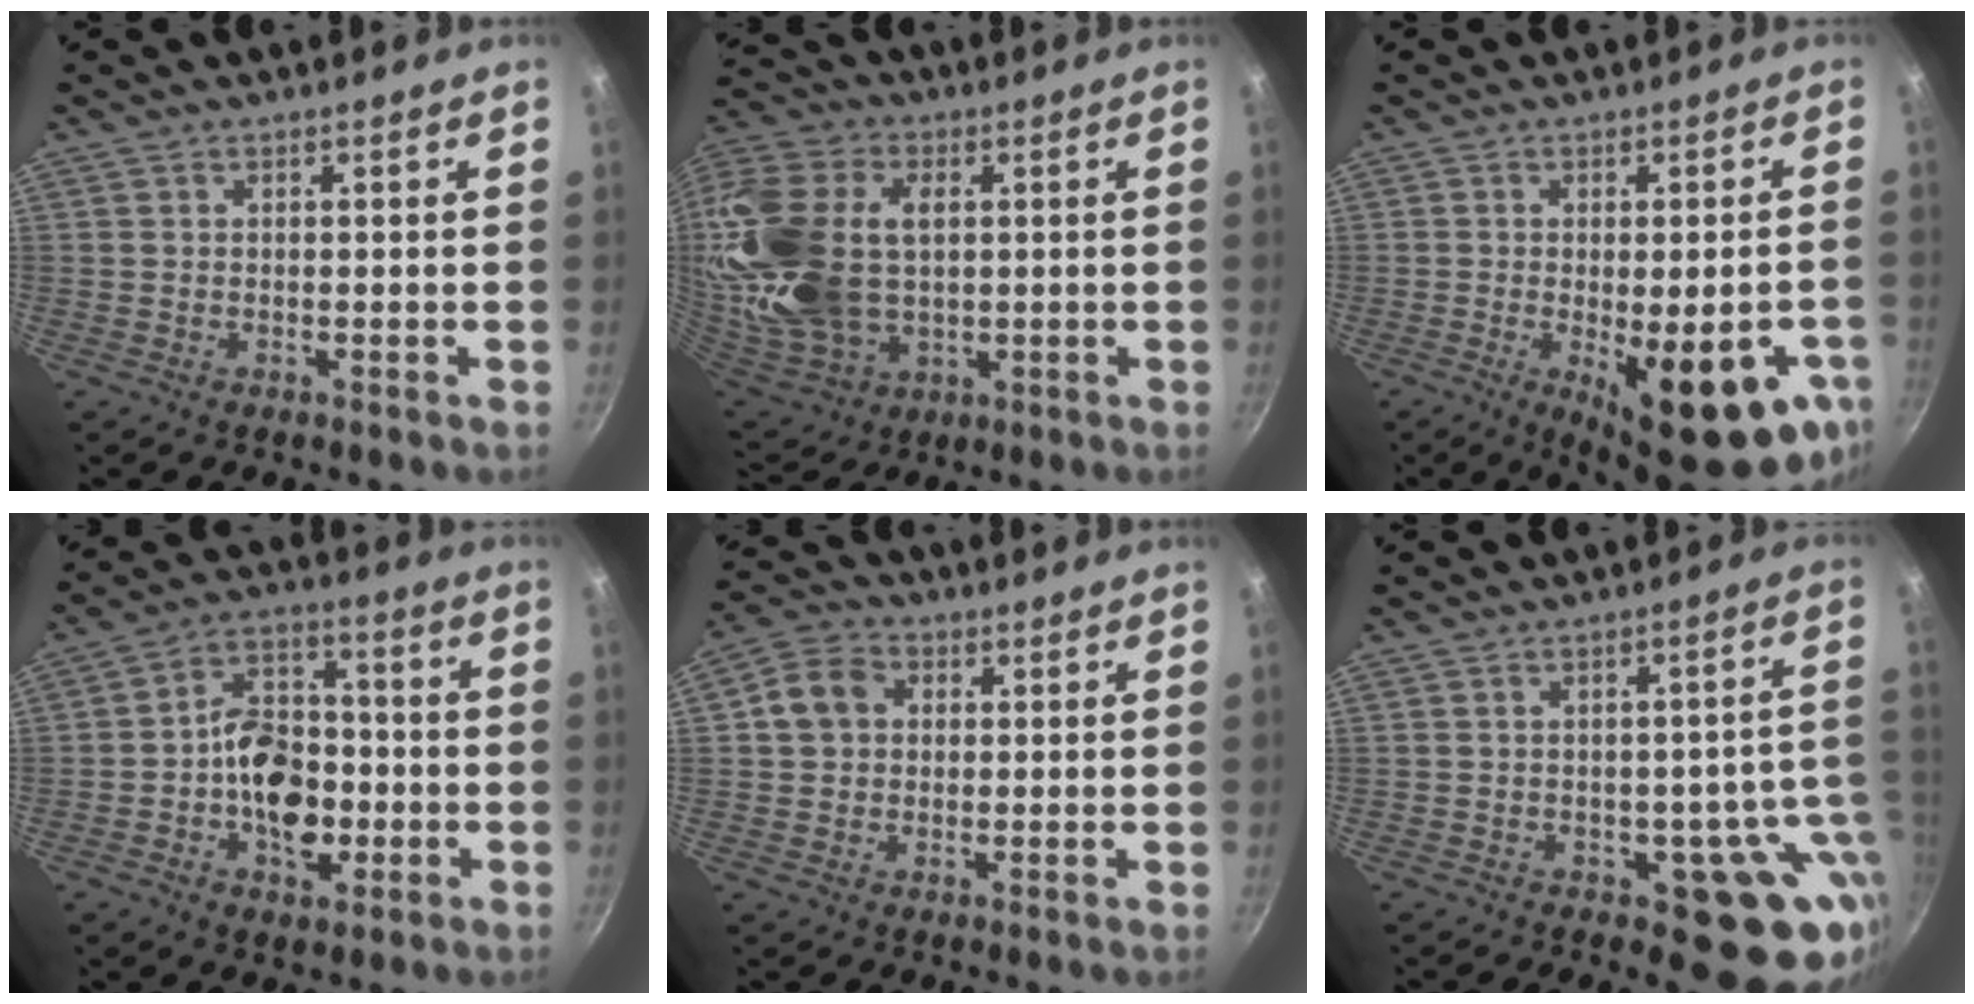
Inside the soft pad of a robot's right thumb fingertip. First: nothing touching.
{"total": 27.7, "force": [3.6, 18.7, 20.1], "torque": [-0.447, 0.010, 0.073]}
{"total": 19.0, "force": [-6.6, 6.5, 16.6], "torque": [-0.182, -0.008, -0.072]}
{"total": 13.6, "force": [-3.0, 9.2, 9.5], "torque": [-0.117, 0.036, -0.056]}
{"total": 7.0, "force": [1.1, 5.9, 3.6], "torque": [-0.045, 0.013, 0.005]}
{"total": 12.6, "force": [-3.3, 7.4, 9.6], "torque": [-0.037, 0.016, -0.035]}